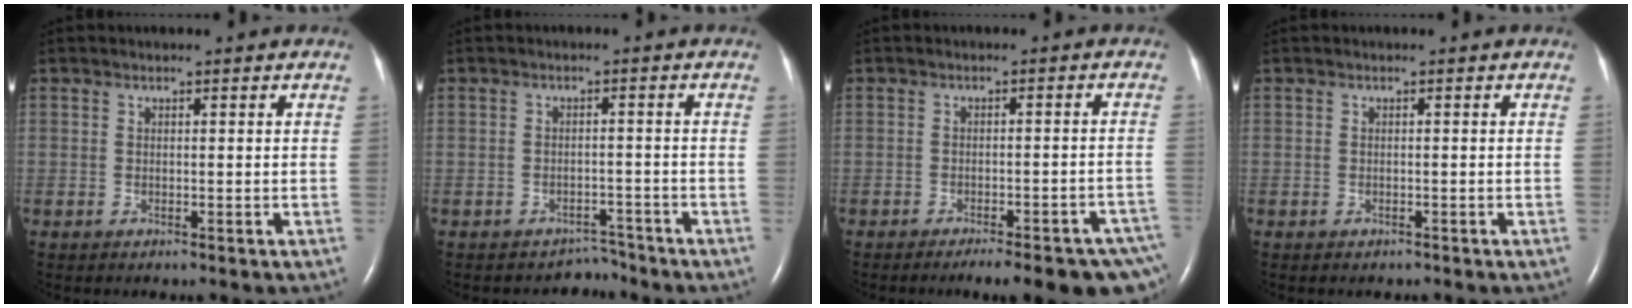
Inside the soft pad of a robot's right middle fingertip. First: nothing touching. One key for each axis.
{"total": 2.5, "fx": -2.3, "fy": 0.7, "fz": -0.9, "tx": 0.011, "ty": 0.005, "tz": -0.031}
{"total": 14.1, "fx": -10.9, "fy": 2.8, "fz": 8.5, "tx": -0.057, "ty": 0.010, "tz": -0.123}
{"total": 0.6, "fx": -0.5, "fy": 0.3, "fz": 0.1, "tx": -0.009, "ty": 0.000, "tz": -0.008}